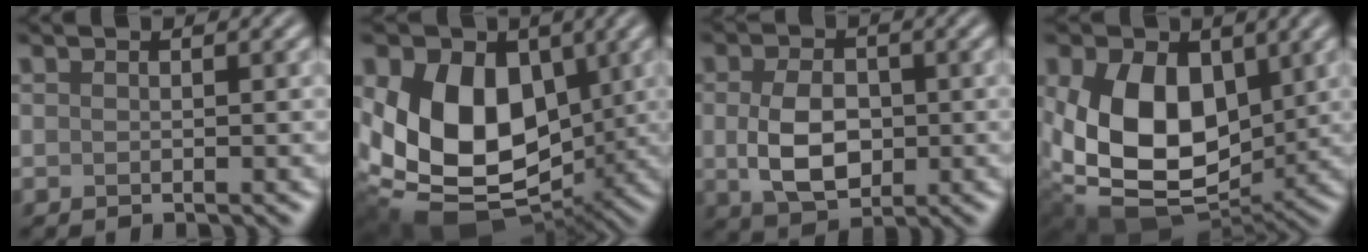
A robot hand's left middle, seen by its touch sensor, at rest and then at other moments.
{"total": 12.7, "force": [1.3, 8.7, 9.1], "torque": [-0.169, -0.019, 0.016]}
{"total": 5.3, "force": [-0.2, 3.6, 3.9], "torque": [-0.081, -0.007, -0.002]}
{"total": 10.8, "force": [1.3, 7.1, 8.0], "torque": [-0.160, -0.020, 0.023]}